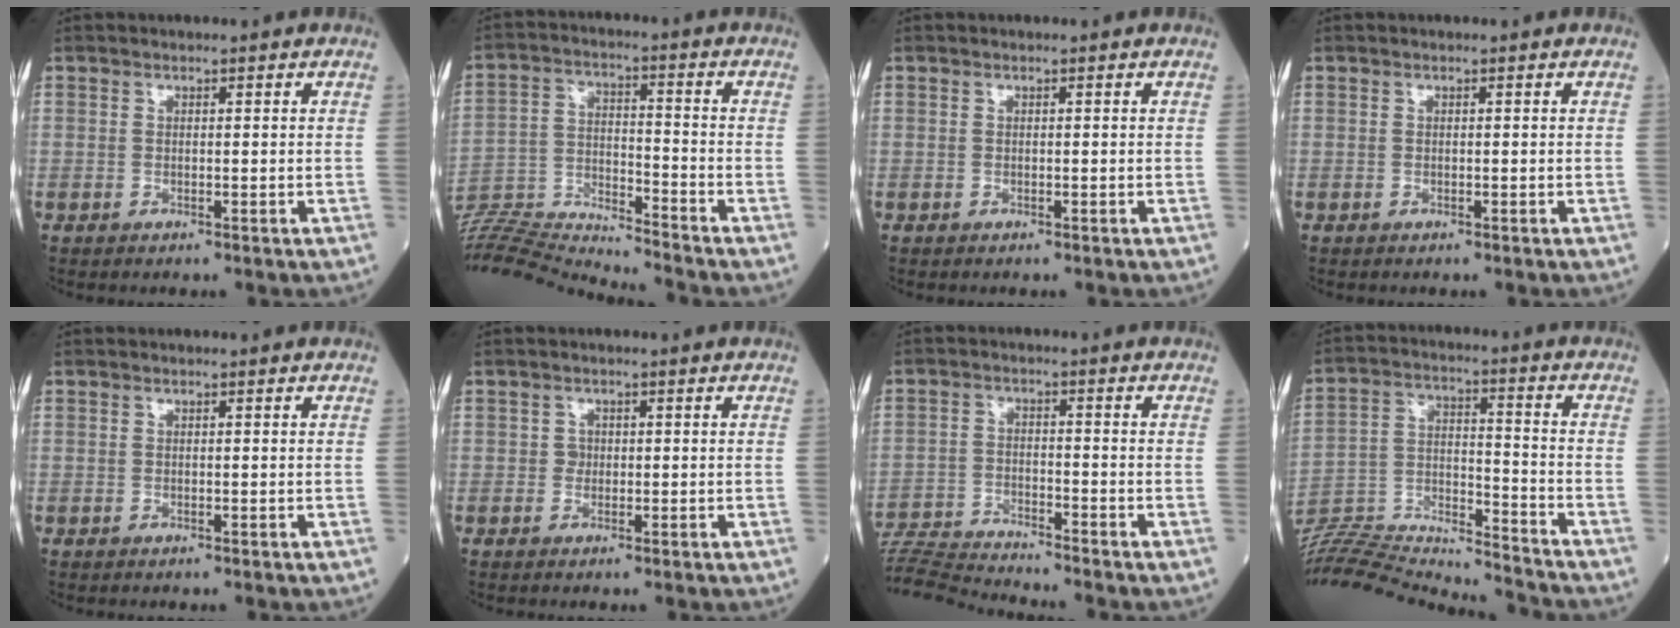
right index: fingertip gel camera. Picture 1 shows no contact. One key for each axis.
{"total": 15.7, "fx": -15.4, "fy": -1.4, "fz": 2.8, "tx": -0.054, "ty": 0.013, "tz": -0.263}
{"total": 0.0}
{"total": 0.0}
{"total": 0.0}
{"total": 1.1, "fx": 0.0, "fy": 1.1, "fz": 0.3, "tx": -0.002, "ty": 0.003, "tz": 0.000}
{"total": 9.2, "fx": -8.9, "fy": -1.9, "fz": 0.9, "tx": -0.016, "ty": -0.005, "tz": -0.164}
{"total": 22.2, "fx": -21.4, "fy": 0.5, "fz": 5.9, "tx": -0.135, "ty": 0.000, "tz": -0.342}